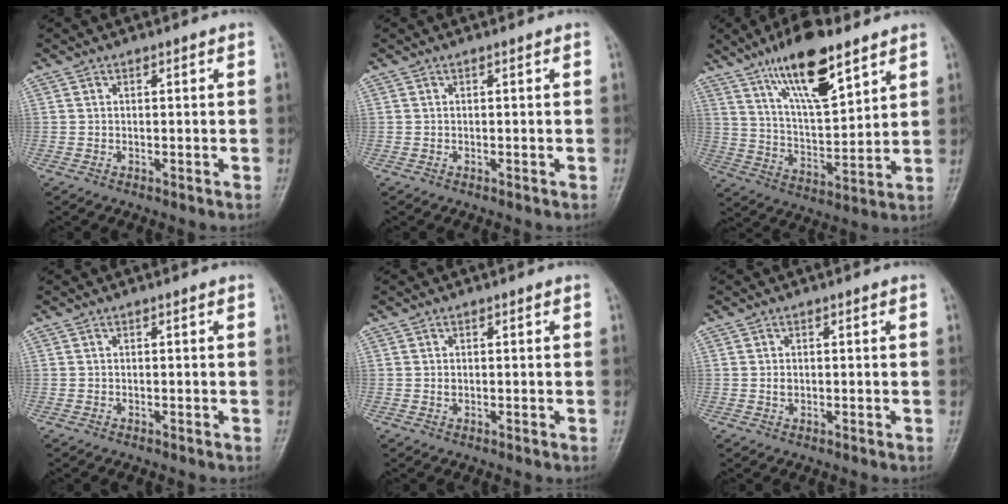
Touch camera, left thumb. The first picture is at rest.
{"total": 0.0}
{"total": 16.1, "force": [10.1, 5.2, 11.4], "torque": [-0.174, -0.051, 0.186]}
{"total": 0.0}
{"total": 0.7, "force": [0.1, 0.6, 0.4], "torque": [-0.005, 0.000, 0.003]}
{"total": 1.0, "force": [0.0, 0.8, 0.6], "torque": [-0.009, 0.000, 0.003]}